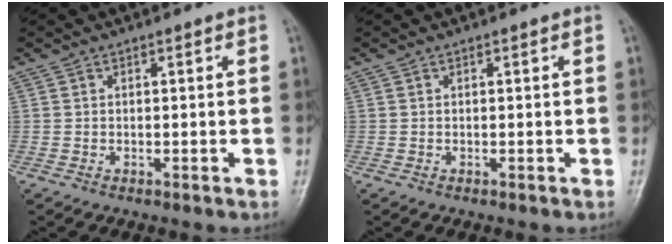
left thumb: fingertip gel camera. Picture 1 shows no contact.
{"total": 0.0}